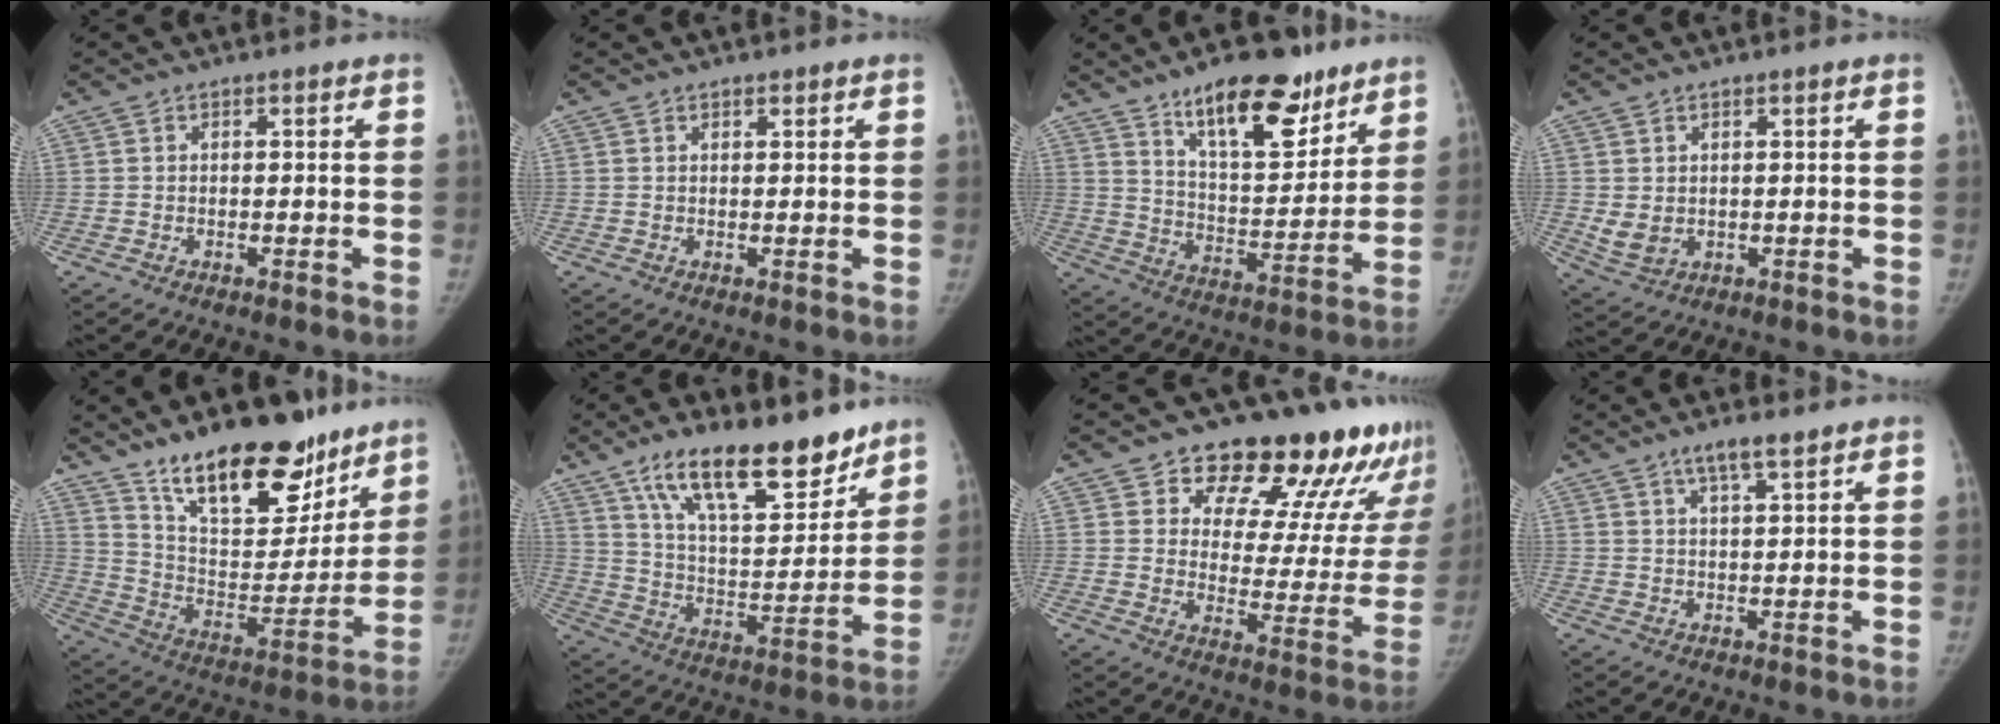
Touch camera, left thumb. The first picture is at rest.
{"total": 1.0, "force": [0.8, 0.4, 0.4], "torque": [-0.002, -0.004, 0.011]}
{"total": 17.9, "force": [12.1, 6.9, 11.3], "torque": [-0.127, -0.075, 0.199]}
{"total": 3.7, "force": [0.5, 2.8, 2.4], "torque": [-0.039, -0.013, 0.021]}
{"total": 25.0, "force": [17.6, 10.7, 14.1], "torque": [-0.170, -0.090, 0.286]}
{"total": 21.3, "force": [14.8, 7.9, 13.2], "torque": [-0.171, -0.078, 0.252]}
{"total": 21.9, "force": [17.0, 9.9, 9.7], "torque": [-0.069, -0.092, 0.216]}
{"total": 4.4, "force": [3.0, 0.7, 3.1], "torque": [-0.055, -0.012, 0.056]}